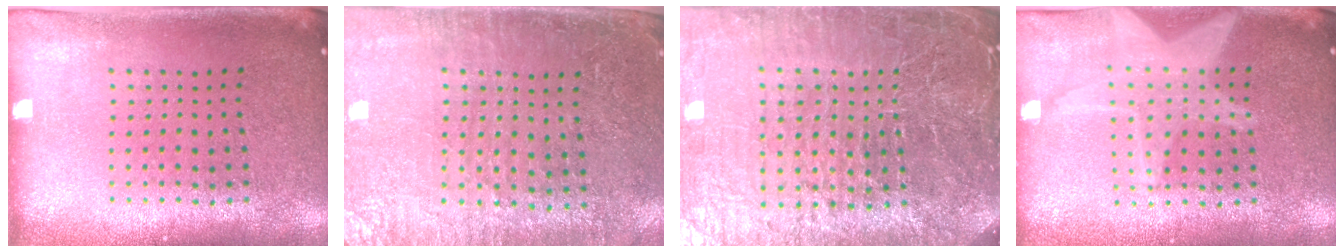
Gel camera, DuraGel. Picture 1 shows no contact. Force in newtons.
{"total": 3.4, "press": 3.0, "slide": 1.6}
{"total": 7.2, "press": 6.3, "slide": 3.5}
{"total": 3.2, "press": 3.2, "slide": 0.4}